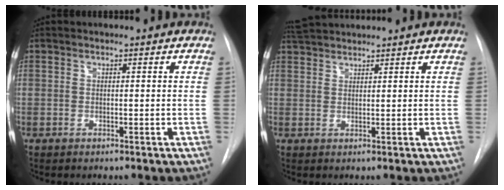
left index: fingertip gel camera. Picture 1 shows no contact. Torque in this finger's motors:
{"motor_torque": [-0.53, -1.30, 0.18, 0.12]}